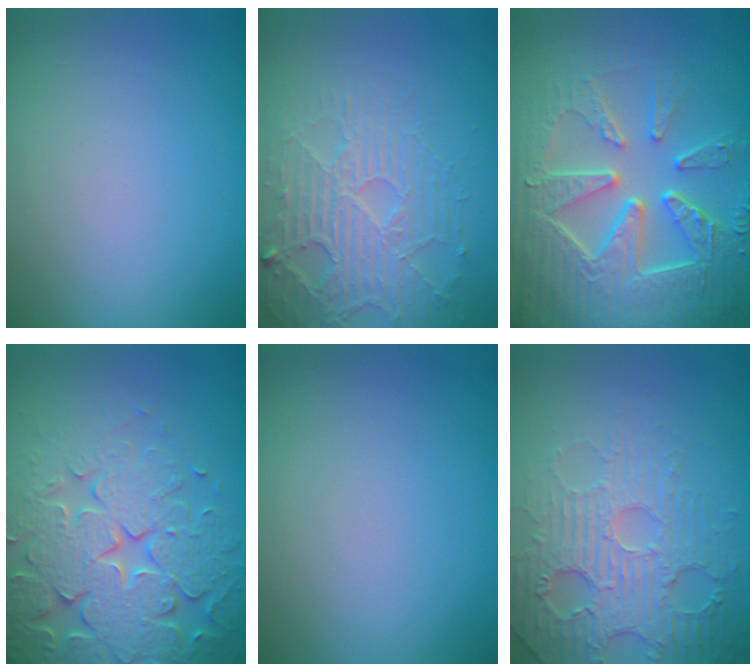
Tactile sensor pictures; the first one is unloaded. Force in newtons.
{"total": 4.4, "press": 3.9, "slide": 2.0}
{"total": 9.2, "press": 6.6, "slide": 6.4}
{"total": 7.8, "press": 7.6, "slide": 1.6}
{"total": 0.0}
{"total": 5.1, "press": 4.3, "slide": 2.7}